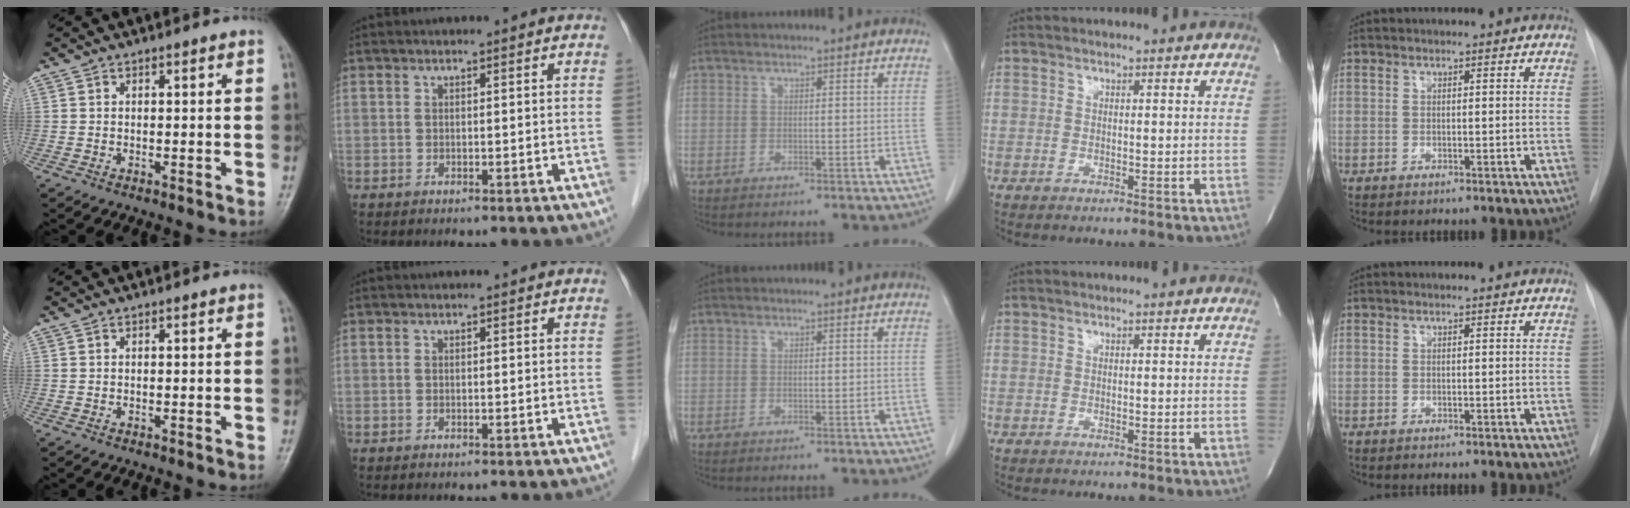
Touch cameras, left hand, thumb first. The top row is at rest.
{}